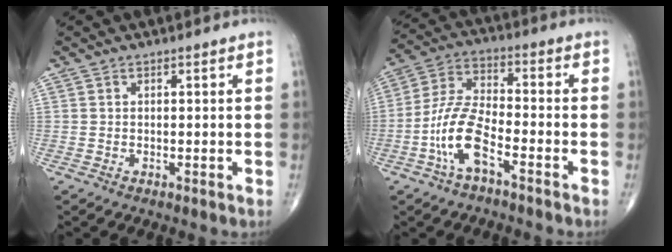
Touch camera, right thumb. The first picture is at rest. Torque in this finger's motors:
{"motor_torque": [3.82, 1.19, 1.22, -0.11, 0.14]}